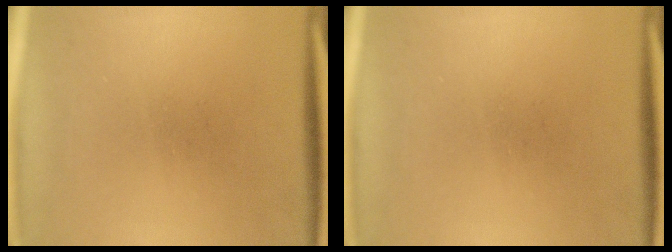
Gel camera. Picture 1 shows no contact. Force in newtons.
{"total": 0.0}